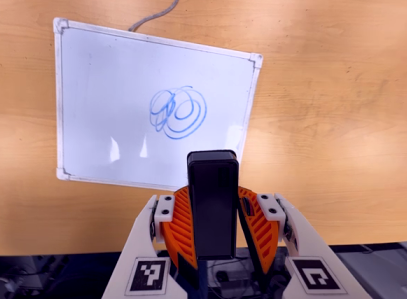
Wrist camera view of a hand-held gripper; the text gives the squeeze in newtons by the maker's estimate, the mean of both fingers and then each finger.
{"total": 6.3, "left": 6.2, "right": 6.4}